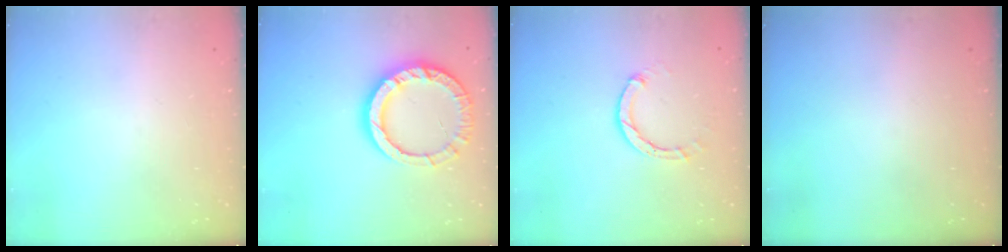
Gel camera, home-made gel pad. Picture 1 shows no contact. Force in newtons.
{"total": 14.0, "press": 14.0, "slide": 1.2}
{"total": 3.5, "press": 3.5, "slide": 0.3}
{"total": 0.0}